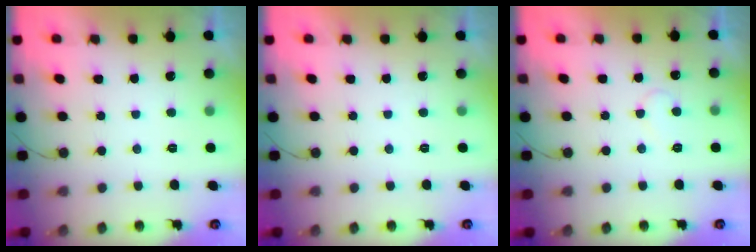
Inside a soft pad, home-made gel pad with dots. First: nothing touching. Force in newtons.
{"total": 1.7, "press": 1.7, "slide": 0.1}
{"total": 5.3, "press": 5.3, "slide": 0.4}